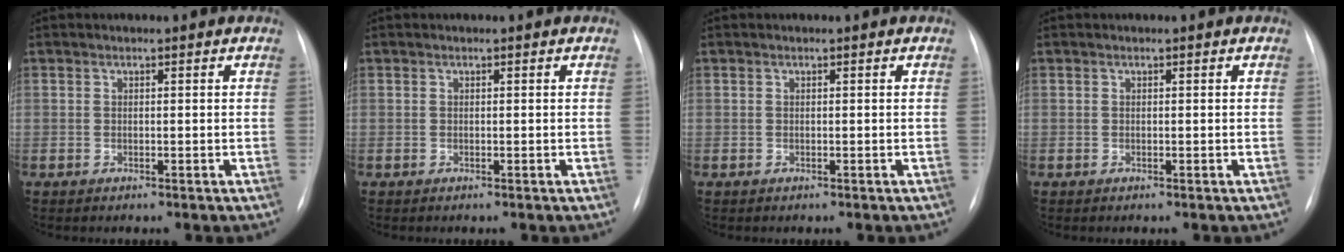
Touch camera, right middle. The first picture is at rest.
{"total": 0.0}
{"total": 0.0}
{"total": 0.0}